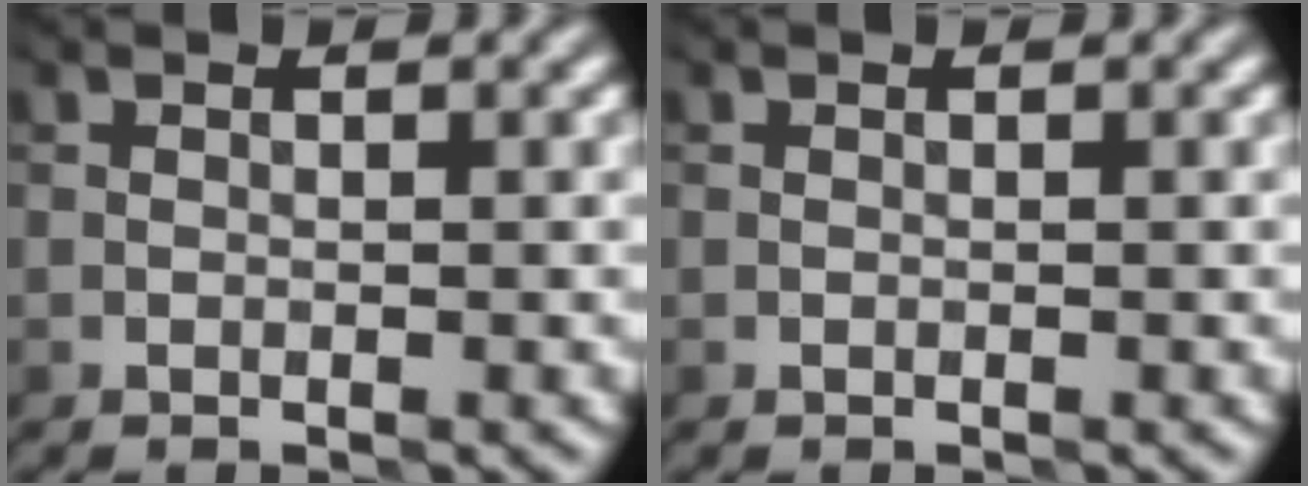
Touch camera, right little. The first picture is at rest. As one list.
[{"total": 0.0}]